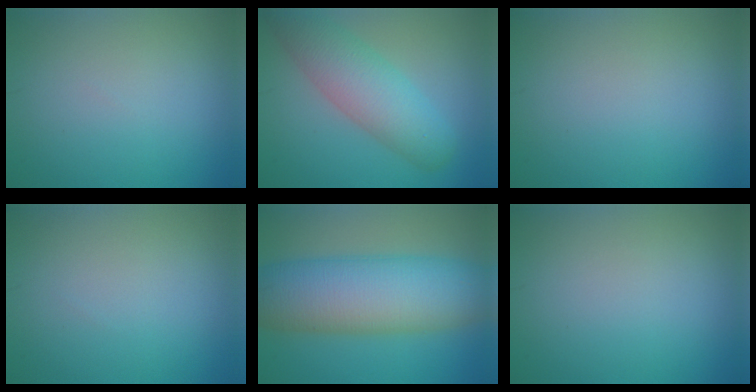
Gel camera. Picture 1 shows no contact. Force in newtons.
{"total": 6.4, "press": 6.4, "slide": 0.3}
{"total": 0.0}
{"total": 0.0}
{"total": 11.2, "press": 11.2, "slide": 0.2}
{"total": 0.0}